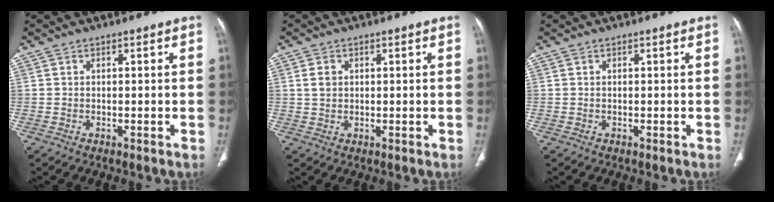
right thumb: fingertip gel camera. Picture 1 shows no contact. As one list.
[{"total": 2.3, "force": [0.6, 1.8, 1.3], "torque": [-0.021, -0.001, 0.015]}, {"total": 0.0}]